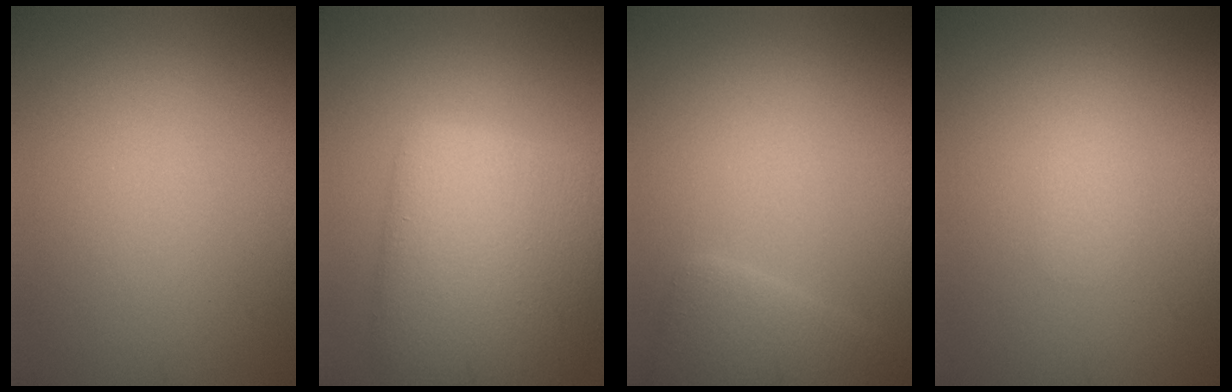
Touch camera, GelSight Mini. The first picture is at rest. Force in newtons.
{"total": 8.6, "press": 8.6, "slide": 0.3}
{"total": 3.2, "press": 3.2, "slide": 0.3}
{"total": 0.8, "press": 0.8, "slide": 0.1}